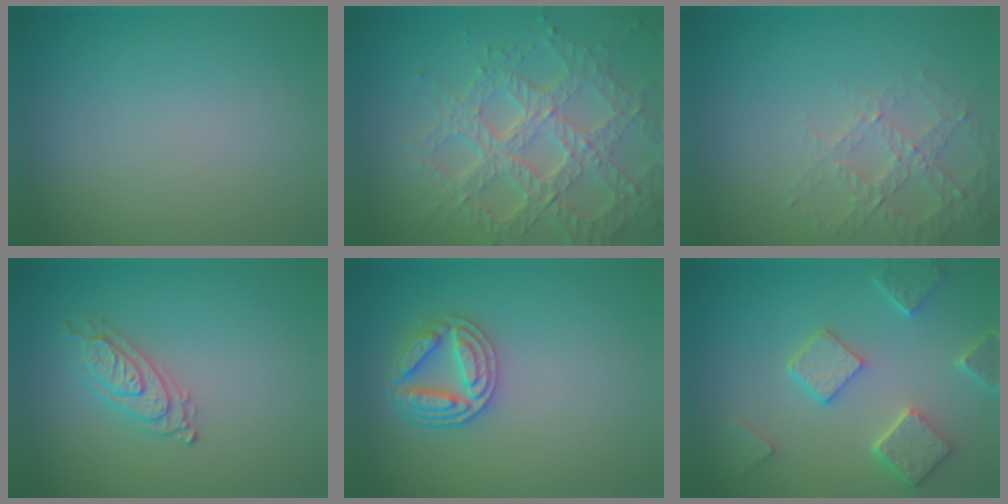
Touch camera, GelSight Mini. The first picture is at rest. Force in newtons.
{"total": 6.9, "press": 5.3, "slide": 4.5}
{"total": 2.8, "press": 2.7, "slide": 0.8}
{"total": 2.2, "press": 2.1, "slide": 0.4}
{"total": 3.4, "press": 3.3, "slide": 0.9}
{"total": 4.9, "press": 3.9, "slide": 3.0}